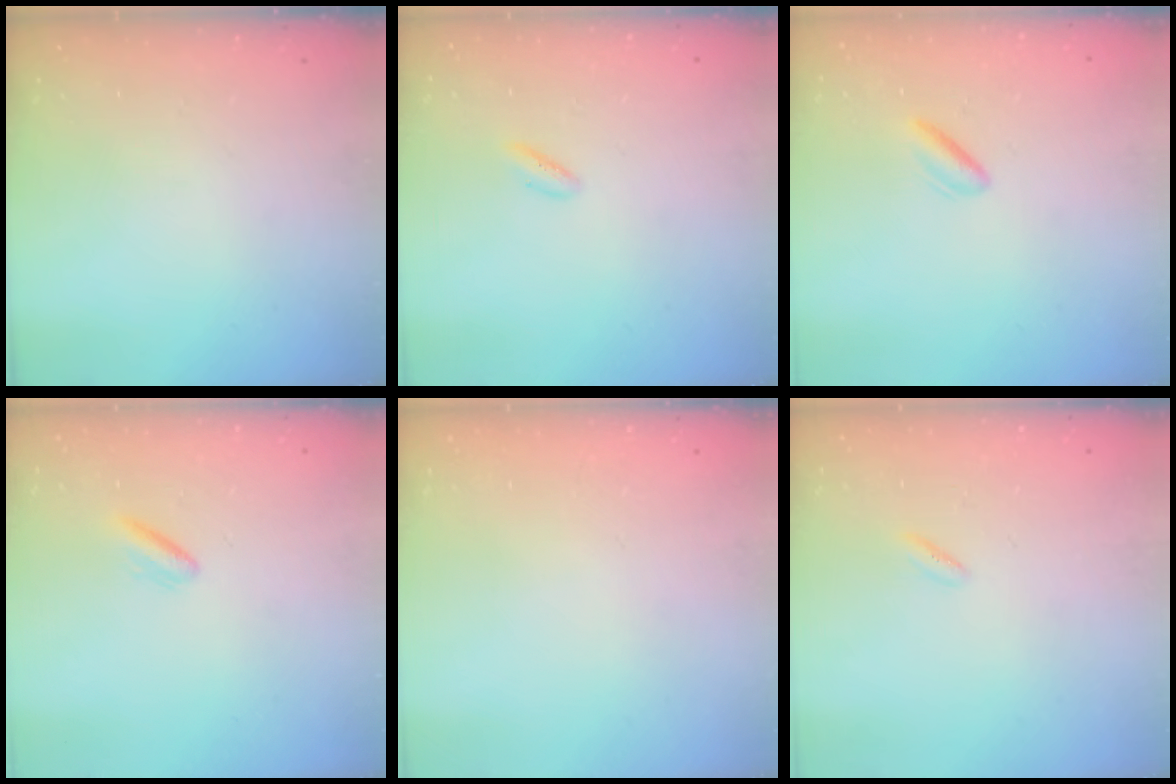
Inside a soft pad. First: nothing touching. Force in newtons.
{"total": 4.1, "press": 4.0, "slide": 0.9}
{"total": 1.0, "press": 0.8, "slide": 0.6}
{"total": 2.7, "press": 2.5, "slide": 1.0}
{"total": 2.2, "press": 2.2, "slide": 0.1}
{"total": 1.8, "press": 1.7, "slide": 0.7}